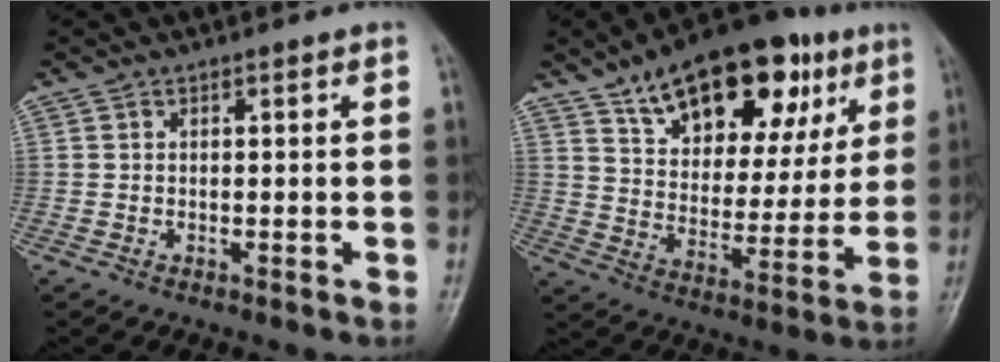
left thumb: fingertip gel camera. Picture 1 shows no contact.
{"total": 24.2, "force": [13.1, 12.4, 16.2], "torque": [-0.206, -0.019, 0.208]}